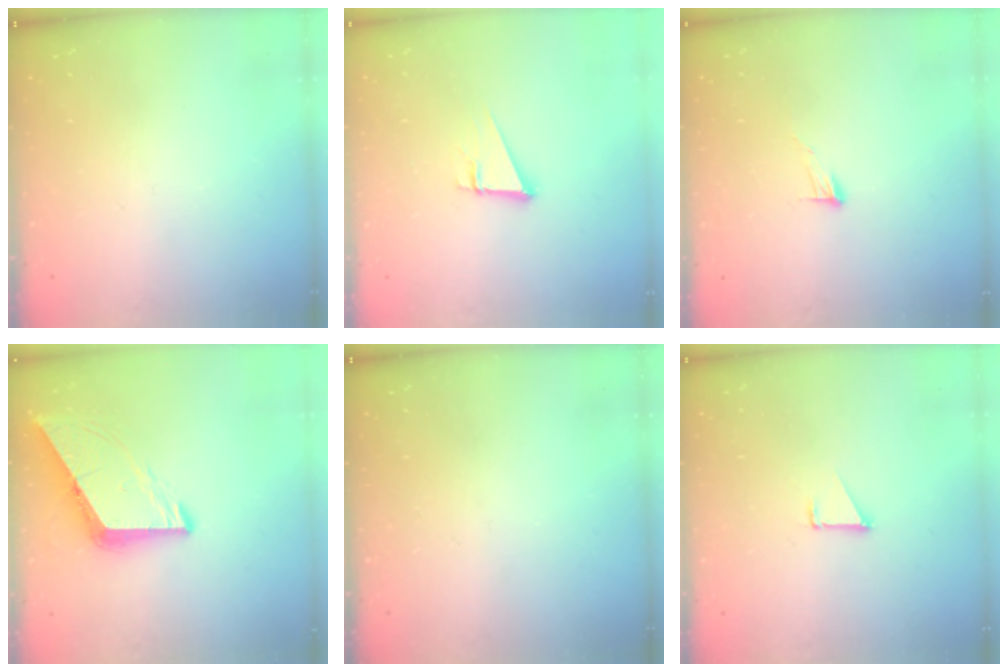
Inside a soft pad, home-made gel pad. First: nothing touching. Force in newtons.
{"total": 3.6, "press": 3.6, "slide": 0.3}
{"total": 5.2, "press": 5.1, "slide": 0.4}
{"total": 8.2, "press": 8.2, "slide": 0.6}
{"total": 0.0}
{"total": 1.5, "press": 1.5, "slide": 0.1}